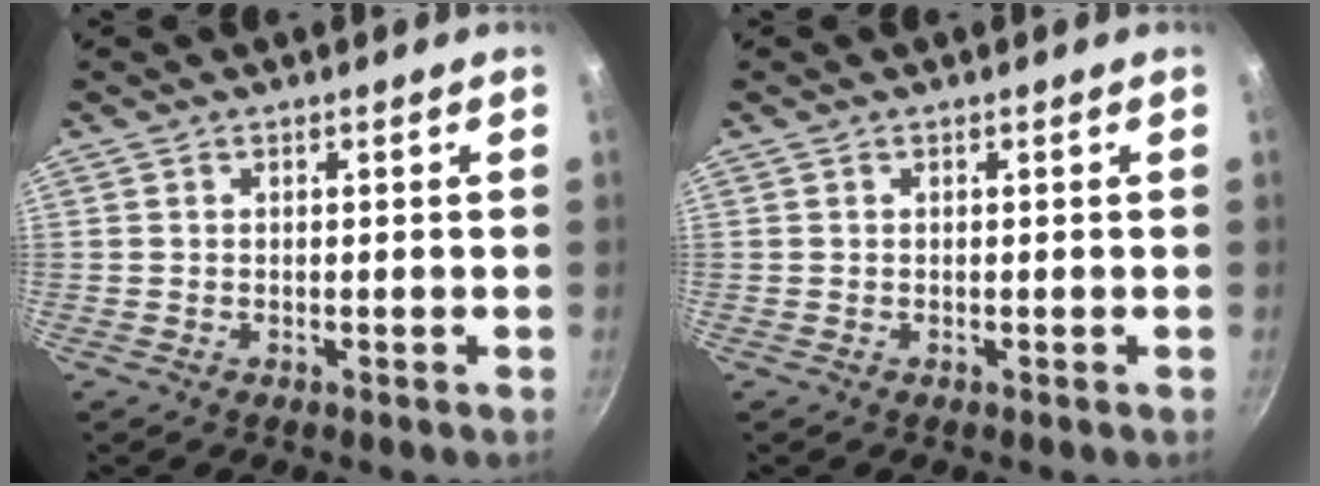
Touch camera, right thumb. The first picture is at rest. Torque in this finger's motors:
{"motor_torque": [-0.03, 0.02, -0.02, -0.05, 0.00]}